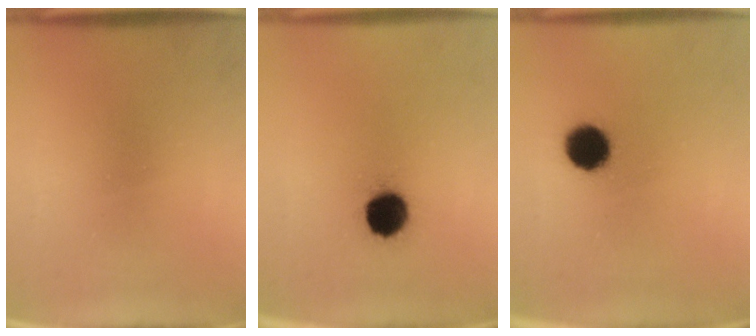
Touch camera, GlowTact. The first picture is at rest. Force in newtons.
{"total": 9.5}
{"total": 8.6}